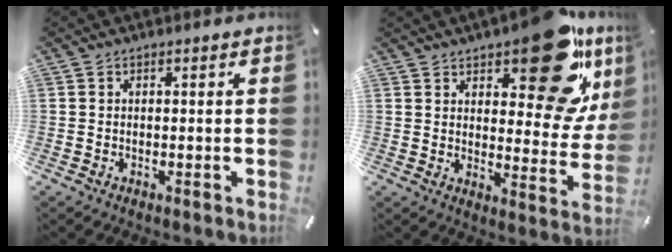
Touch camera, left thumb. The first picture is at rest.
{"total": 23.0, "force": [14.1, 10.4, 14.9], "torque": [-0.169, -0.101, 0.229]}